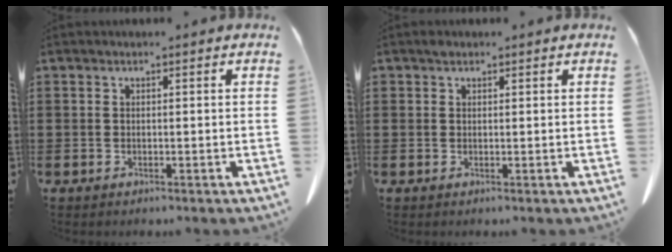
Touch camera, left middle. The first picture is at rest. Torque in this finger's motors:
{"motor_torque": [-0.10, 0.12, 0.00, 0.00]}